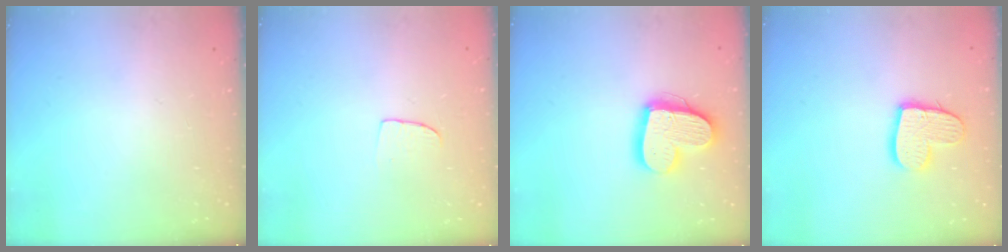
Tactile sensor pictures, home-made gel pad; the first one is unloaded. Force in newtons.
{"total": 5.5, "press": 5.5, "slide": 0.3}
{"total": 15.6, "press": 15.5, "slide": 1.4}
{"total": 12.6, "press": 12.5, "slide": 1.0}